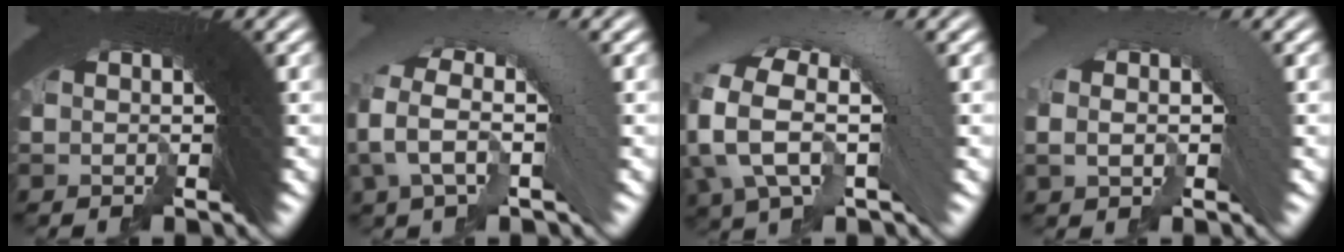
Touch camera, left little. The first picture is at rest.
{"total": 5.1, "force": [0.4, 3.0, 4.0], "torque": [-0.069, 0.024, -0.001]}
{"total": 7.7, "force": [0.8, 4.9, 5.9], "torque": [-0.115, 0.019, 0.006]}
{"total": 2.0, "force": [0.2, 0.9, 1.7], "torque": [-0.008, 0.018, 0.001]}